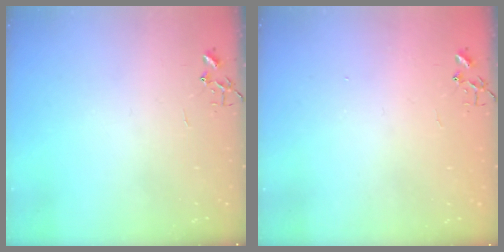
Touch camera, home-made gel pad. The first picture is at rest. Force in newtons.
{"total": 1.1, "press": 1.1, "slide": 0.1}